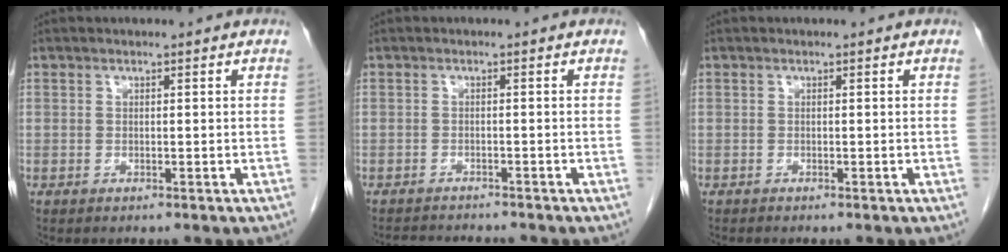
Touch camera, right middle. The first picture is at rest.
{"total": 4.6, "force": [-4.4, 0.4, 1.0], "torque": [-0.015, -0.011, -0.067]}
{"total": 0.0}